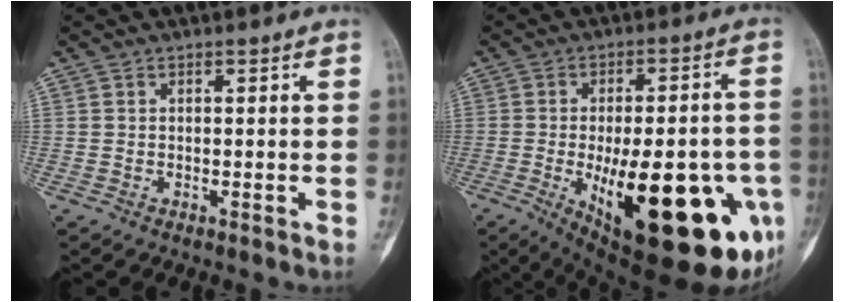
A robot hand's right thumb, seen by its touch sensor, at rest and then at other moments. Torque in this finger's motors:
{"motor_torque": [0.30, 2.33, 2.38, -0.39, 0.23]}